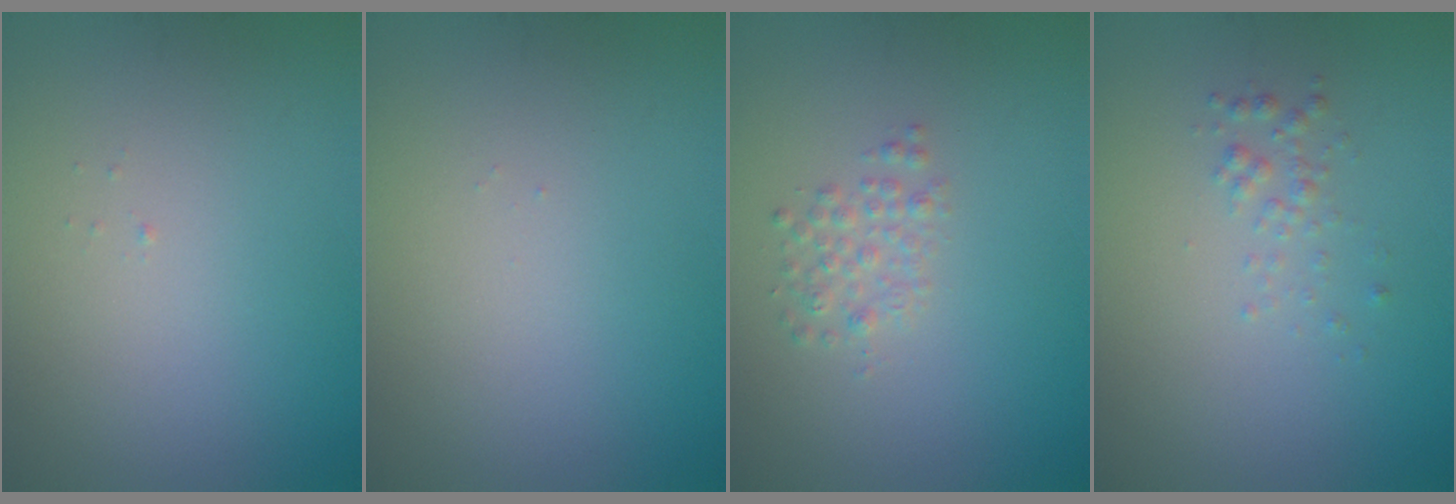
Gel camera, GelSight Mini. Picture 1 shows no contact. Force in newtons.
{"total": 0.0}
{"total": 1.5, "press": 1.5, "slide": 0.0}
{"total": 1.1, "press": 1.1, "slide": 0.1}